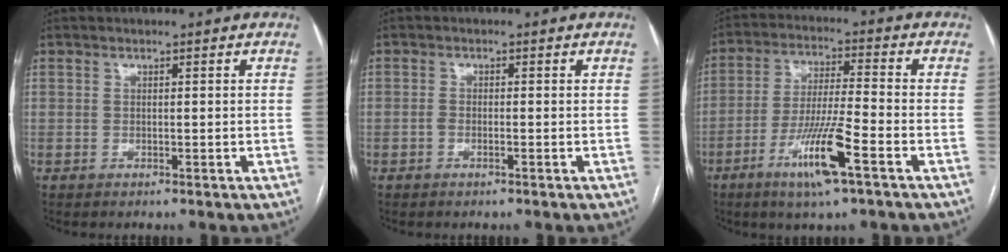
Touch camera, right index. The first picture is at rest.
{"total": 1.0, "force": [-0.5, 0.3, 0.9], "torque": [-0.016, 0.001, -0.008]}
{"total": 11.0, "force": [-5.4, 0.3, 9.6], "torque": [-0.184, -0.014, -0.102]}